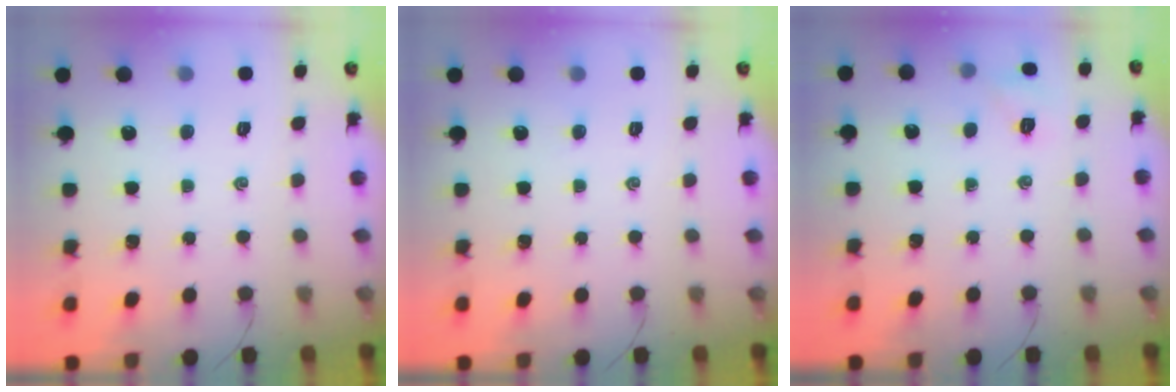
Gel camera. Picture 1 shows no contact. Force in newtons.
{"total": 0.0}
{"total": 5.9, "press": 5.6, "slide": 1.7}